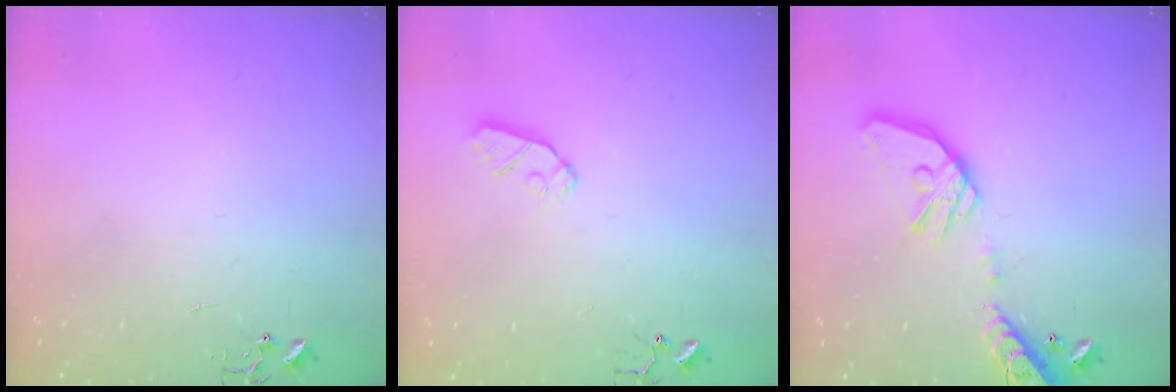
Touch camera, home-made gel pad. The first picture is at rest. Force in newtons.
{"total": 7.3, "press": 7.2, "slide": 0.5}
{"total": 17.0, "press": 16.8, "slide": 2.6}